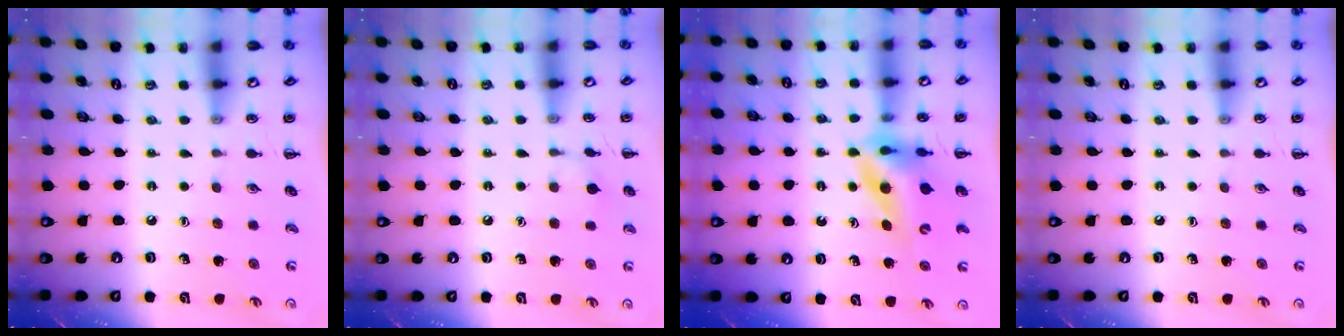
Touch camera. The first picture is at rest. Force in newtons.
{"total": 6.5, "press": 6.3, "slide": 1.8}
{"total": 9.4, "press": 9.0, "slide": 2.8}
{"total": 0.0}